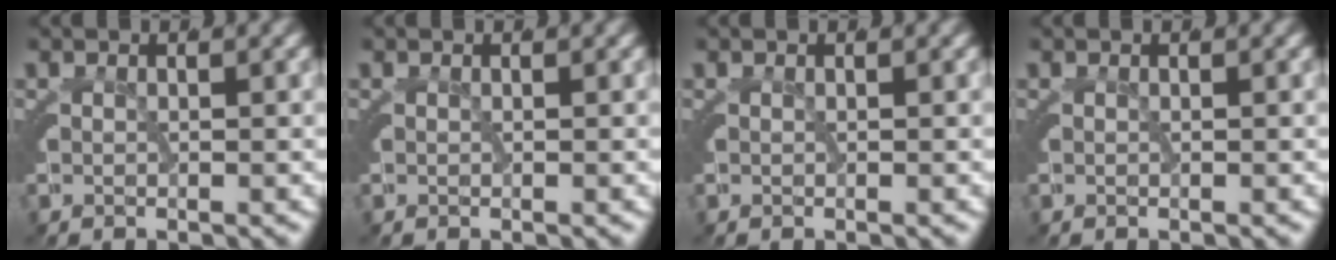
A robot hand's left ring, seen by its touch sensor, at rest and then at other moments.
{"total": 0.0}
{"total": 0.0}
{"total": 0.0}